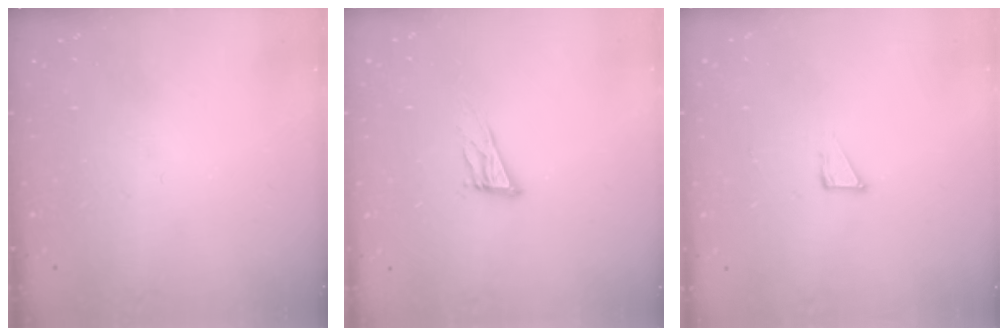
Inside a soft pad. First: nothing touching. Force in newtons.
{"total": 9.3, "press": 9.0, "slide": 2.5}
{"total": 2.6, "press": 2.6, "slide": 0.1}